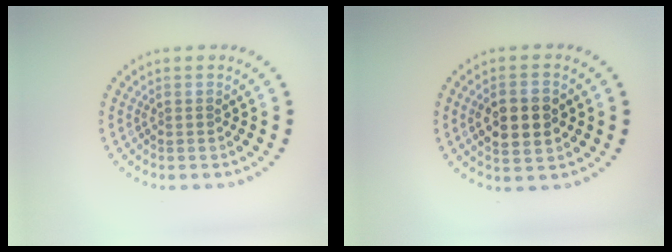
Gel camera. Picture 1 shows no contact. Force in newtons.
{"total": 4.5, "press": 4.5, "slide": 0.2}